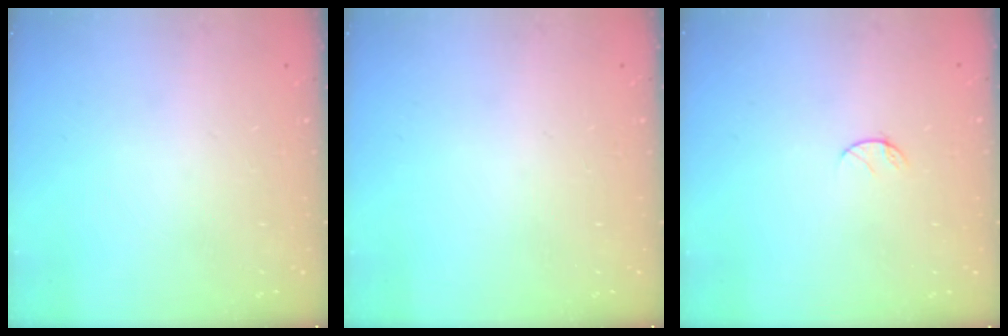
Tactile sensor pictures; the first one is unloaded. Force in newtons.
{"total": 0.0}
{"total": 4.7, "press": 4.6, "slide": 0.5}